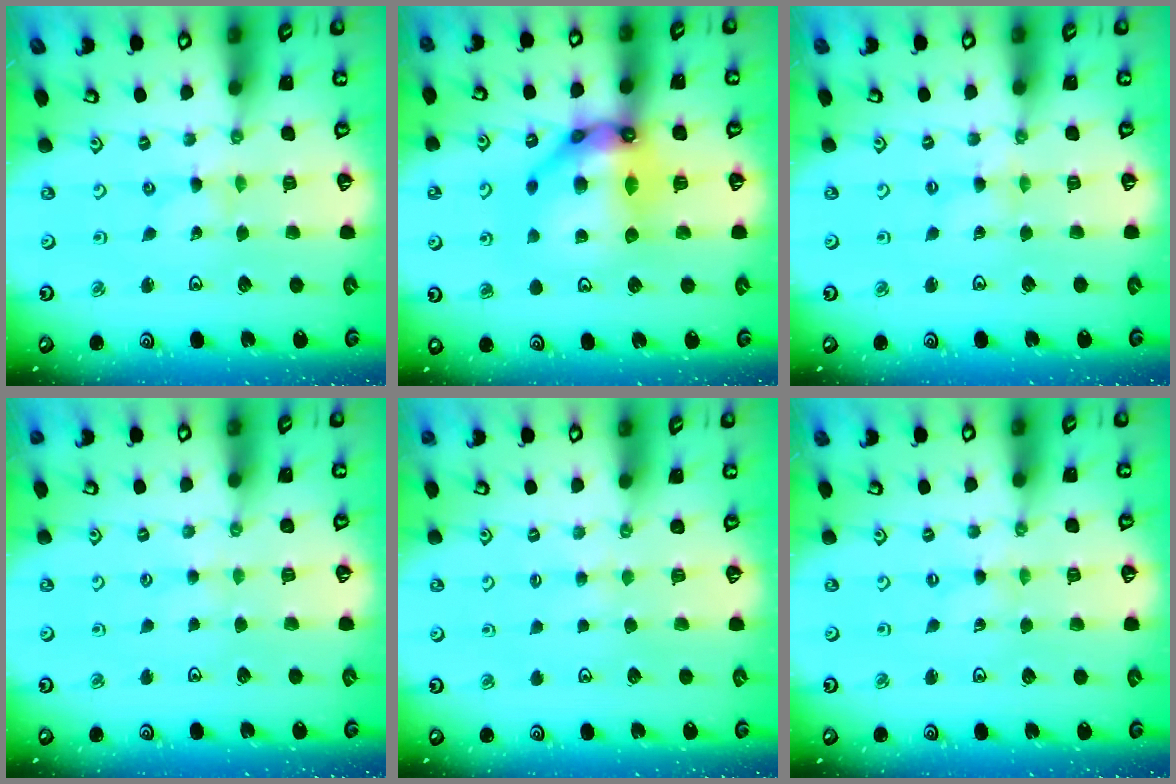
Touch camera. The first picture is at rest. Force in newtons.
{"total": 16.1, "press": 16.0, "slide": 1.8}
{"total": 1.1, "press": 1.1, "slide": 0.3}
{"total": 1.8, "press": 1.7, "slide": 0.3}
{"total": 2.5, "press": 2.5, "slide": 0.4}
{"total": 0.0}